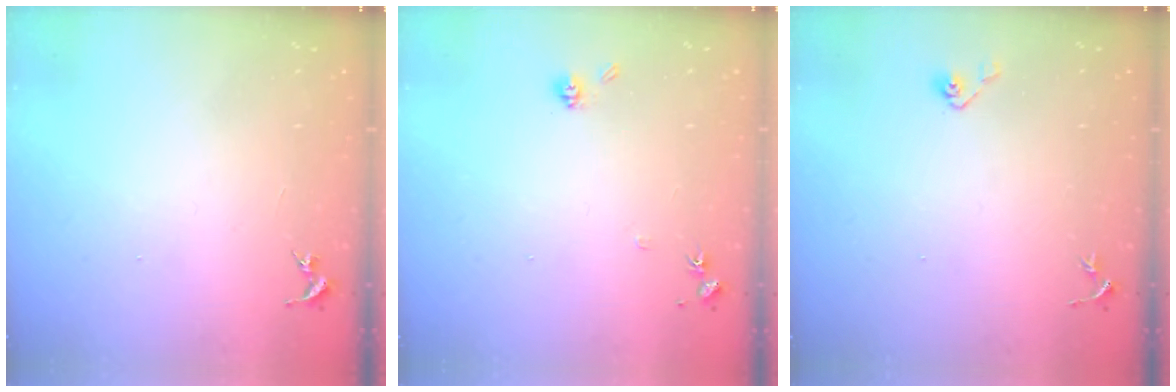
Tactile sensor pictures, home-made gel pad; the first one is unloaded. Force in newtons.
{"total": 5.8, "press": 5.7, "slide": 1.1}
{"total": 4.1, "press": 3.9, "slide": 1.2}